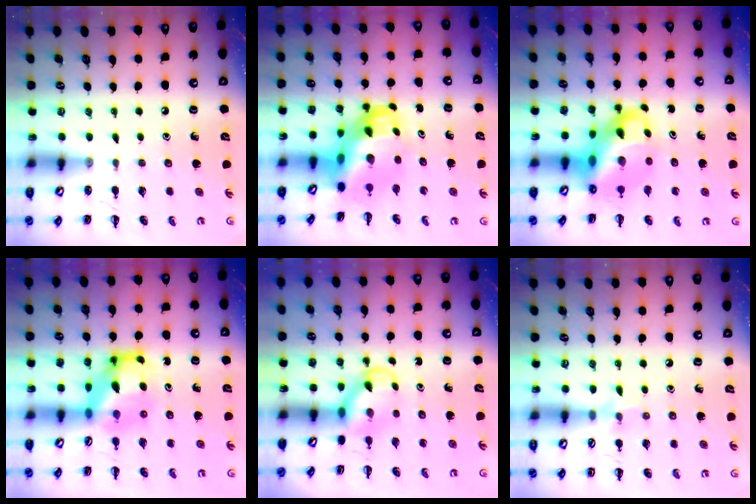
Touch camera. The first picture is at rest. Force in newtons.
{"total": 7.0, "press": 6.7, "slide": 2.0}
{"total": 12.8, "press": 12.4, "slide": 3.2}
{"total": 6.4, "press": 6.3, "slide": 1.4}
{"total": 3.8, "press": 3.6, "slide": 1.2}
{"total": 5.3, "press": 5.1, "slide": 1.2}